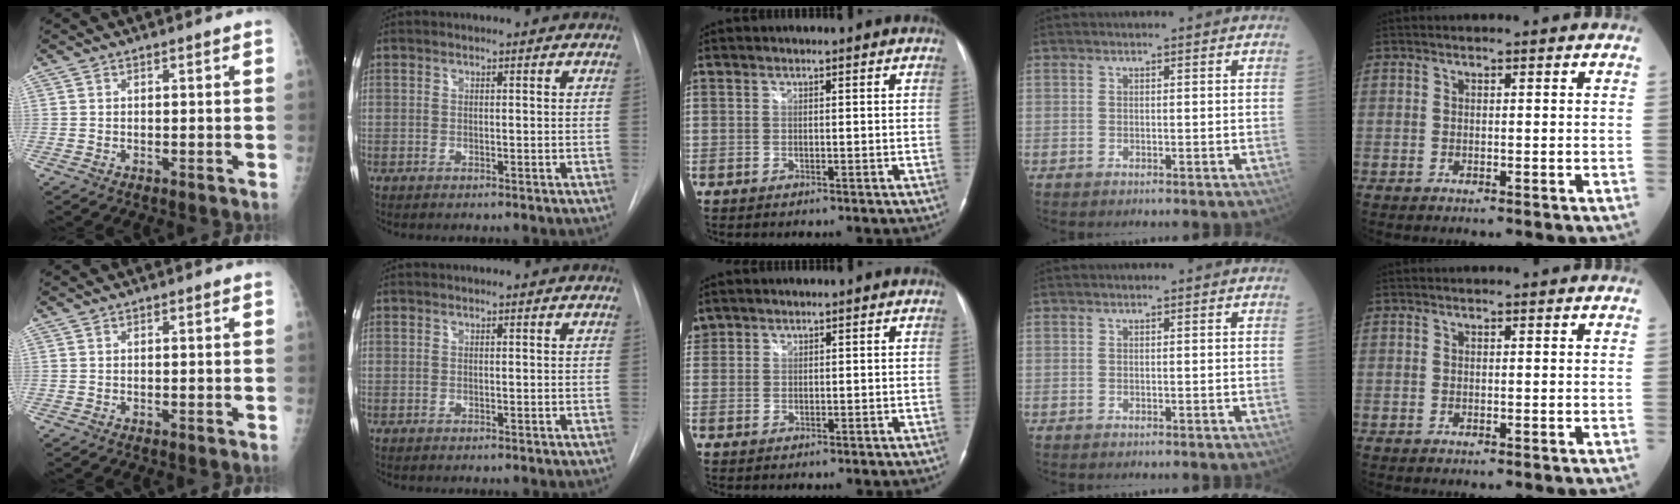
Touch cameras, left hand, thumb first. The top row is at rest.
{"middle": {"total": 2.0, "force": [1.6, 1.2, 0.0], "torque": [-0.004, 0.014, 0.032]}}